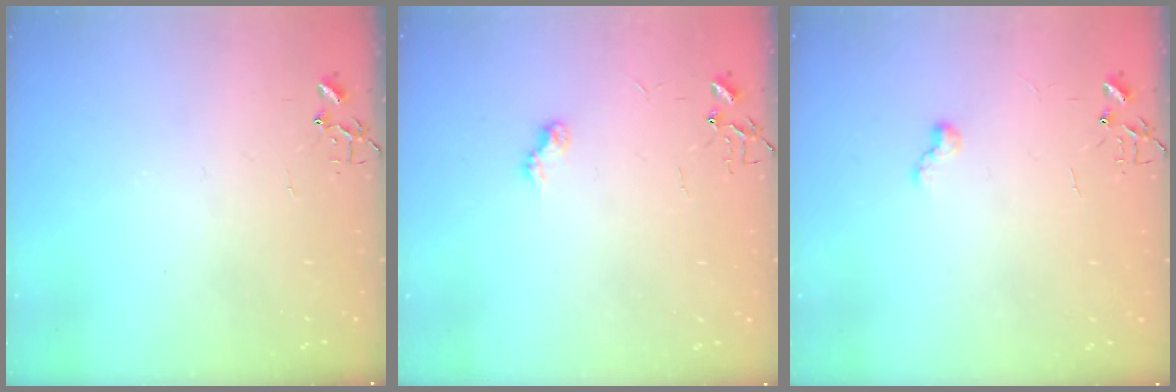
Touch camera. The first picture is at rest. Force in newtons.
{"total": 7.1, "press": 7.1, "slide": 0.5}
{"total": 5.3, "press": 5.2, "slide": 0.6}